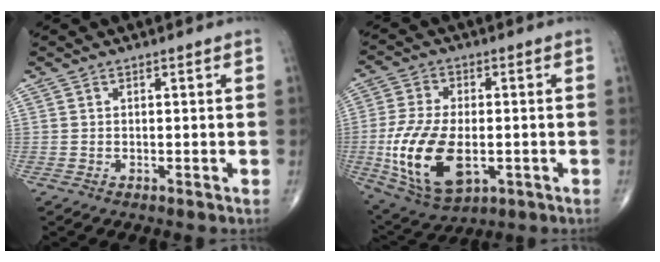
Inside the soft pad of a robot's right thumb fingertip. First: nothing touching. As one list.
[{"total": 16.8, "force": [-3.3, 9.2, 13.7], "torque": [-0.271, -0.007, -0.044]}]